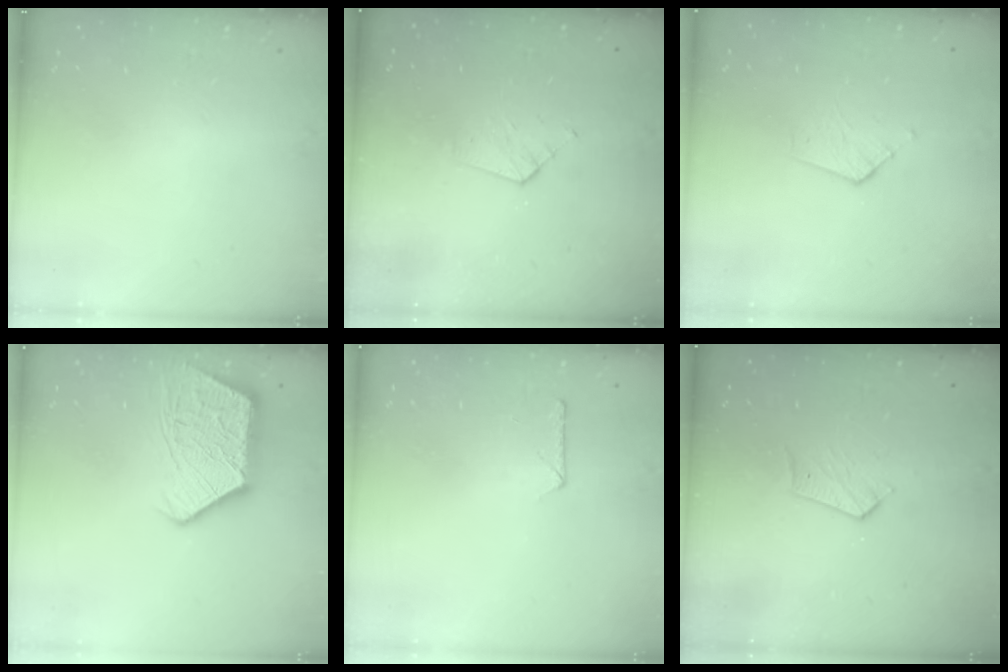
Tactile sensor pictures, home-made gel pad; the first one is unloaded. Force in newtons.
{"total": 3.3, "press": 3.3, "slide": 0.2}
{"total": 3.6, "press": 3.5, "slide": 0.3}
{"total": 12.8, "press": 12.7, "slide": 1.2}
{"total": 6.9, "press": 6.9, "slide": 0.6}
{"total": 3.8, "press": 3.8, "slide": 0.3}